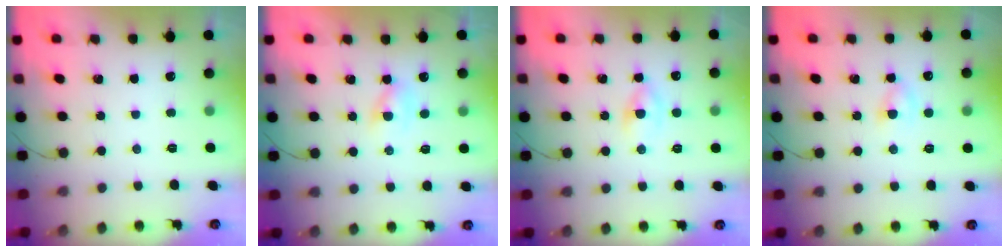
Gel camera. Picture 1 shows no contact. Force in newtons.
{"total": 1.6, "press": 1.5, "slide": 0.7}
{"total": 1.7, "press": 1.4, "slide": 0.8}
{"total": 2.4, "press": 2.2, "slide": 1.0}